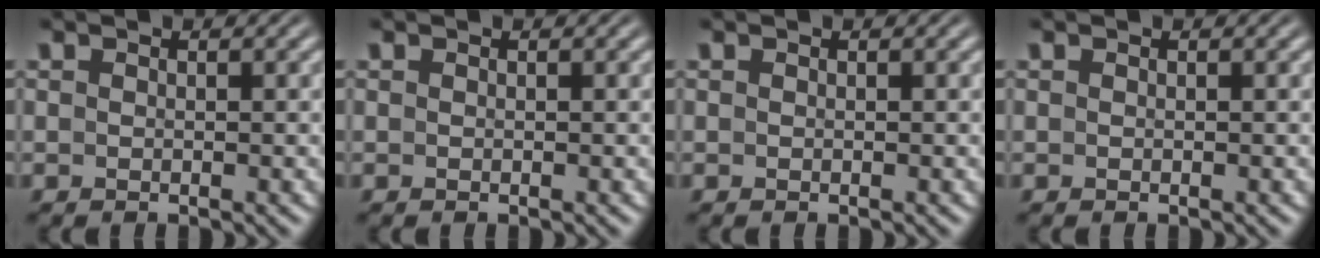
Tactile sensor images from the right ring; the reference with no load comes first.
{"total": 0.0}
{"total": 1.2, "force": [-0.3, -1.1, -0.4], "torque": [0.015, -0.011, 0.005]}
{"total": 0.0}